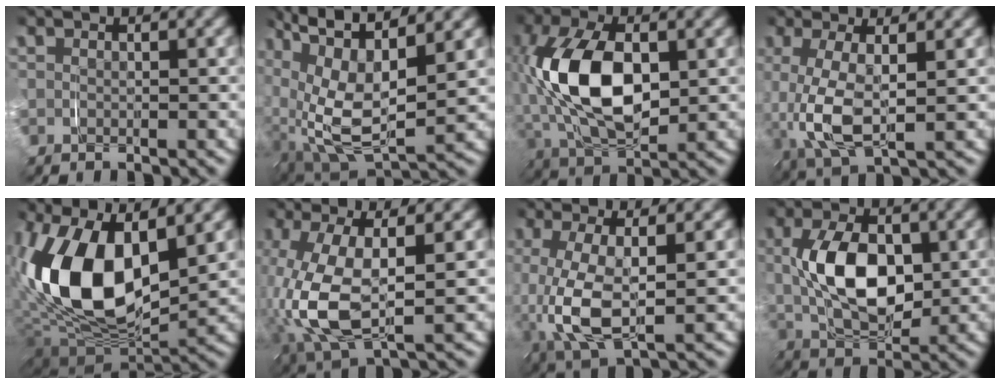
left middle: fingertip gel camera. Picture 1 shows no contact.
{"total": 10.6, "force": [0.3, 7.2, 7.8], "torque": [-0.181, -0.052, 0.024]}
{"total": 9.2, "force": [0.1, 5.4, 7.4], "torque": [-0.186, -0.014, 0.008]}
{"total": 6.6, "force": [-0.6, 3.6, 5.5], "torque": [-0.137, -0.014, -0.003]}
{"total": 13.0, "force": [0.6, 7.4, 10.7], "torque": [-0.243, -0.009, 0.009]}
{"total": 9.8, "force": [-1.1, 5.6, 8.0], "torque": [-0.202, -0.029, 0.001]}
{"total": 7.3, "force": [-1.0, 4.0, 6.1], "torque": [-0.151, -0.021, -0.006]}
{"total": 7.1, "force": [-0.3, 4.3, 5.7], "torque": [-0.119, -0.011, -0.003]}